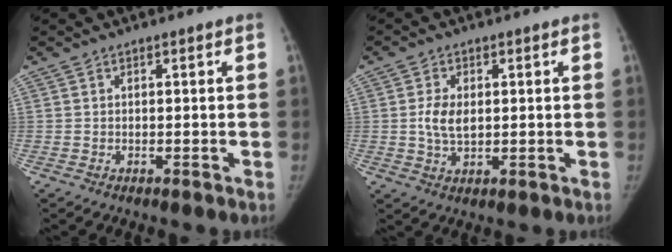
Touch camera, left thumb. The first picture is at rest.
{"total": 5.0, "force": [0.4, 3.0, 4.0], "torque": [-0.076, -0.001, 0.011]}